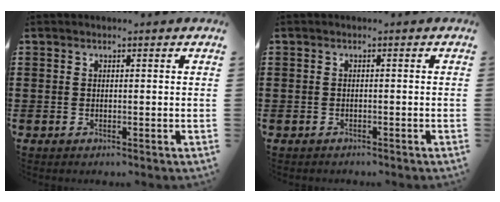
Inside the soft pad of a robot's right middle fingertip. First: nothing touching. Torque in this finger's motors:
{"motor_torque": [-1.13, 1.00, -0.96, -0.19]}